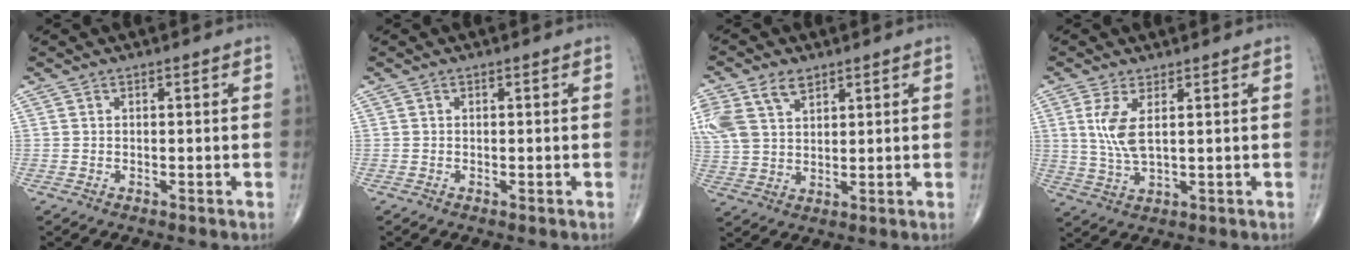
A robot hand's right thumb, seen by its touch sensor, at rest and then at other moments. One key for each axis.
{"total": 0.0}
{"total": 12.2, "fx": 6.0, "fy": 7.9, "fz": 7.2, "tx": -0.173, "ty": 0.002, "tz": 0.121}
{"total": 6.1, "fx": 1.7, "fy": 2.2, "fz": 5.5, "tx": -0.128, "ty": -0.012, "tz": 0.044}